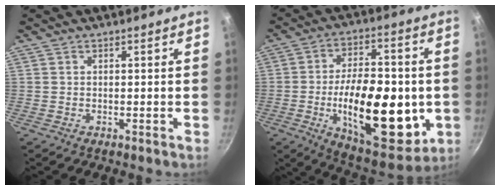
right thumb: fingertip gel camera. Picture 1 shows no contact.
{"total": 25.0, "force": [-3.9, 12.2, 21.5], "torque": [-0.301, 0.003, -0.052]}